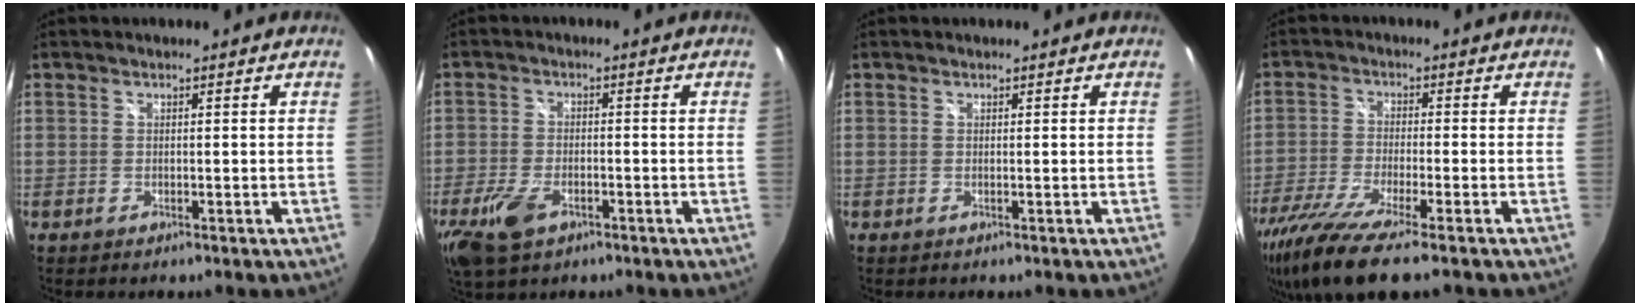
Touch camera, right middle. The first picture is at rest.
{"total": 8.7, "force": [-4.8, 4.6, 5.7], "torque": [-0.145, -0.020, -0.087]}
{"total": 0.0}
{"total": 12.5, "force": [-9.3, 1.2, 8.3], "torque": [-0.184, -0.048, -0.170]}